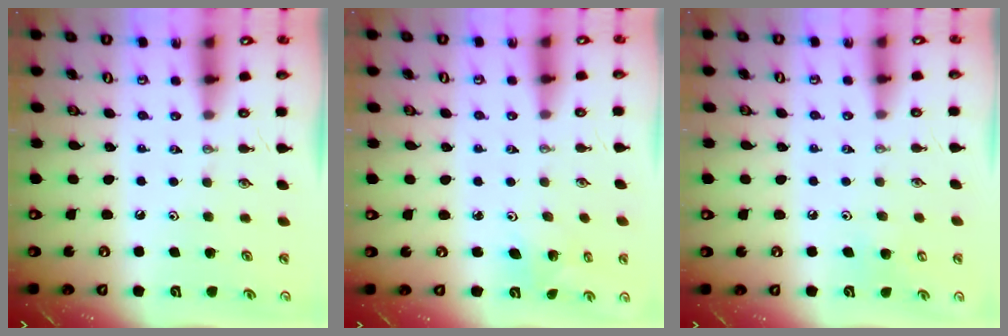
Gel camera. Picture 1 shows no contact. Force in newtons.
{"total": 2.7, "press": 2.7, "slide": 0.3}
{"total": 5.1, "press": 5.1, "slide": 0.5}